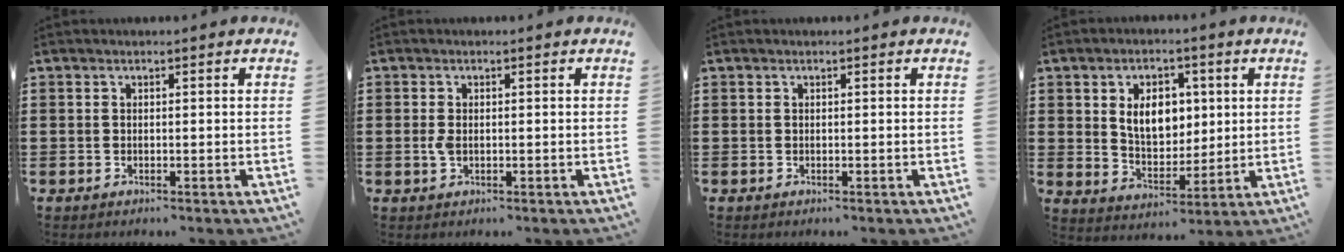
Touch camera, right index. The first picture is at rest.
{"total": 1.8, "force": [-0.1, 1.0, 1.4], "torque": [-0.036, 0.000, -0.005]}
{"total": 0.0}
{"total": 7.5, "force": [1.8, 5.1, 5.2], "torque": [-0.094, 0.008, 0.026]}